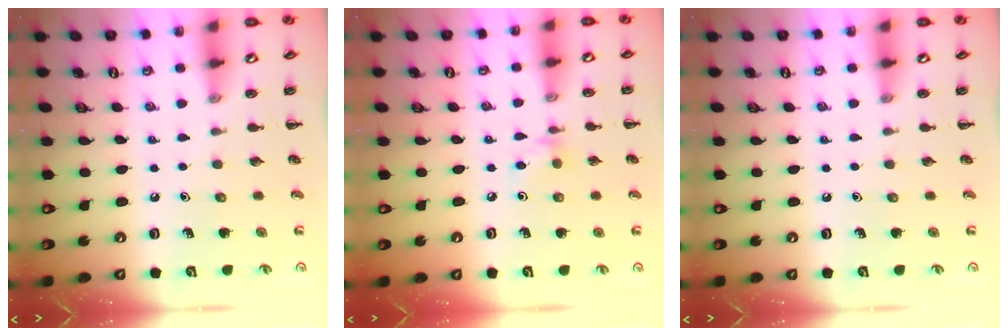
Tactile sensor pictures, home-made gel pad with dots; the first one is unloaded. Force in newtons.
{"total": 4.6, "press": 4.3, "slide": 1.5}
{"total": 0.0}